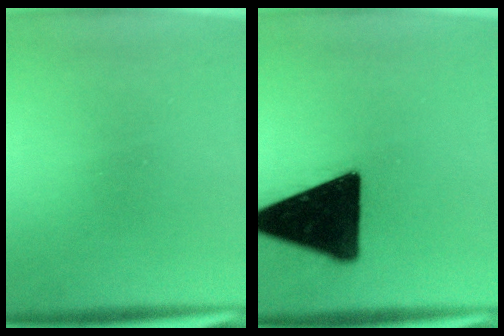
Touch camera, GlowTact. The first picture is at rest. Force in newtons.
{"total": 20.0}